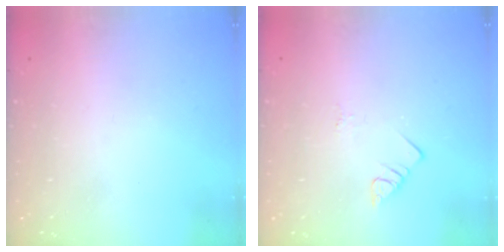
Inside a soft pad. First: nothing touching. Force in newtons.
{"total": 2.8, "press": 2.8, "slide": 0.4}